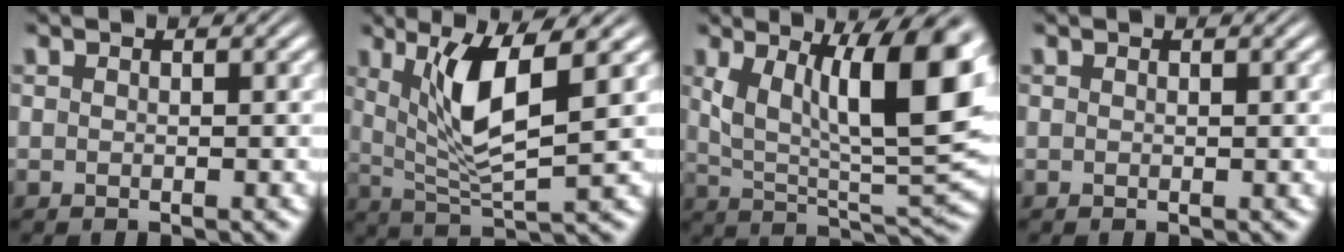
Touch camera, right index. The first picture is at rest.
{"total": 6.3, "force": [2.2, 2.0, 5.6], "torque": [-0.104, -0.007, 0.047]}
{"total": 12.2, "force": [2.9, 5.7, 10.3], "torque": [-0.160, -0.025, 0.058]}
{"total": 0.0}